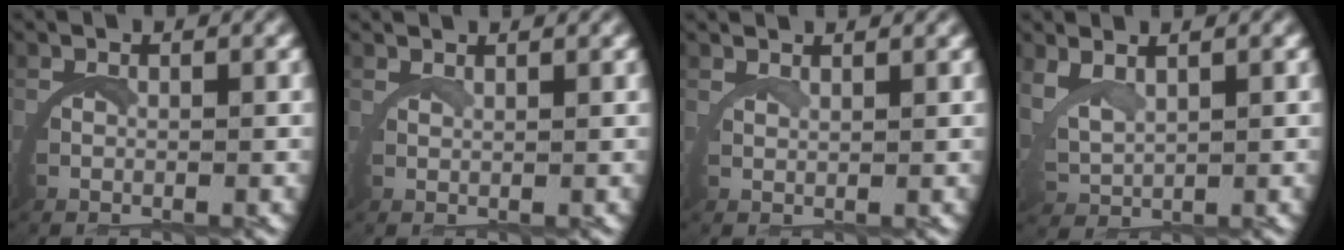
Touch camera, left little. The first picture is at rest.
{"total": 1.9, "force": [1.6, -1.0, 0.0], "torque": [0.002, 0.005, 0.028]}
{"total": 2.3, "force": [2.0, -1.1, 0.0], "torque": [0.000, 0.004, 0.034]}
{"total": 2.3, "force": [2.0, 0.7, 1.0], "torque": [-0.046, -0.007, 0.049]}